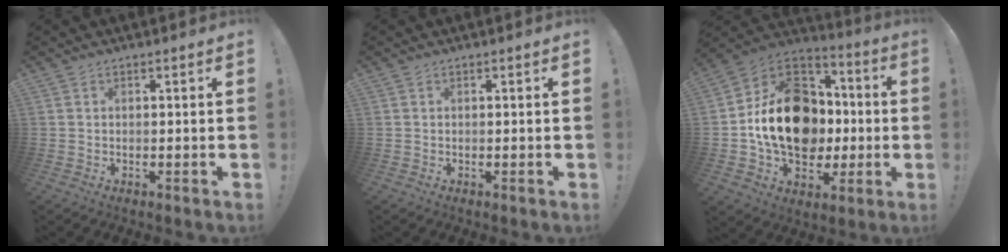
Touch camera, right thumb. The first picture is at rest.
{"total": 0.0}
{"total": 22.5, "force": [-1.3, 17.1, 14.6], "torque": [-0.224, 0.029, -0.001]}